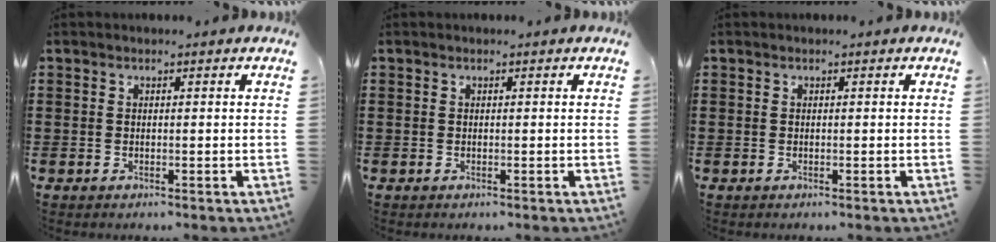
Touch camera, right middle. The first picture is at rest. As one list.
[{"total": 0.0}, {"total": 0.0}]